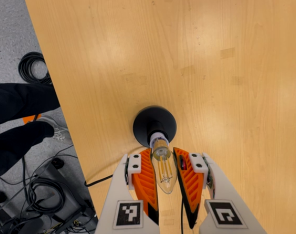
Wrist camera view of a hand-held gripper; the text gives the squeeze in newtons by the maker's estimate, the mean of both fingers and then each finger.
{"total": 22.4, "left": 24.3, "right": 20.5}